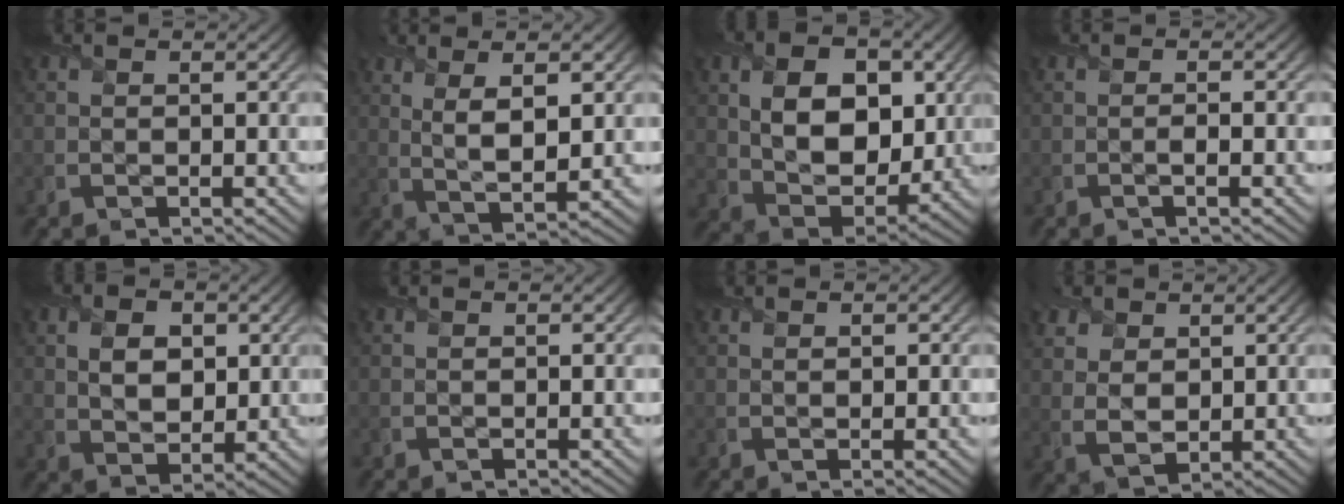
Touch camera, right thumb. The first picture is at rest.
{"total": 6.5, "force": [1.8, 1.9, 5.9], "torque": [-0.123, -0.001, 0.036]}
{"total": 11.0, "force": [2.3, 7.5, 7.8], "torque": [-0.164, -0.006, 0.036]}
{"total": 1.1, "force": [-0.3, -0.1, 1.0], "torque": [-0.020, 0.002, -0.006]}
{"total": 5.9, "force": [1.9, 3.9, 4.0], "torque": [-0.085, 0.003, 0.030]}
{"total": 0.0}
{"total": 1.2, "force": [0.5, 0.0, 1.2], "torque": [-0.024, 0.004, 0.009]}
{"total": 5.1, "force": [2.6, 3.3, 2.9], "torque": [-0.084, 0.005, 0.053]}